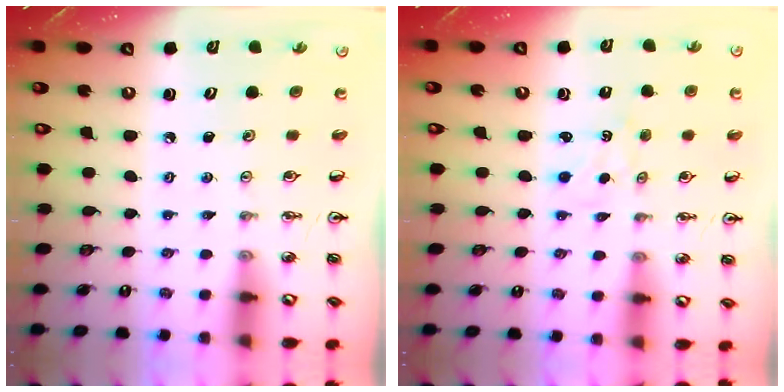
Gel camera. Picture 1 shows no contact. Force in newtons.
{"total": 1.2, "press": 1.1, "slide": 0.2}